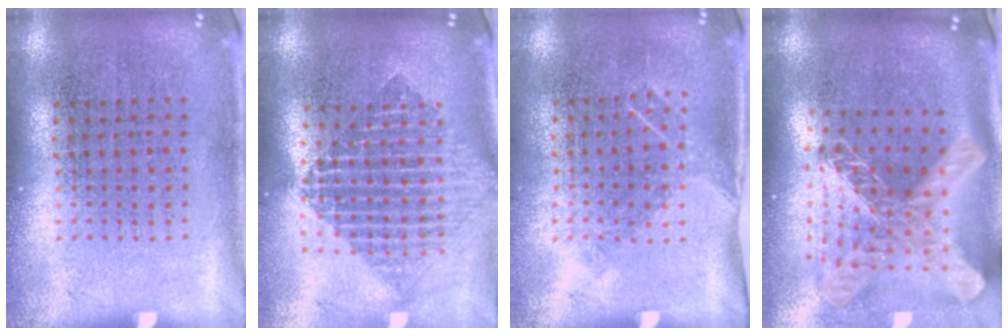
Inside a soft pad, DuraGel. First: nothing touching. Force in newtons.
{"total": 2.0, "press": 1.7, "slide": 1.2}
{"total": 1.1, "press": 0.8, "slide": 0.6}
{"total": 2.8, "press": 2.0, "slide": 2.0}